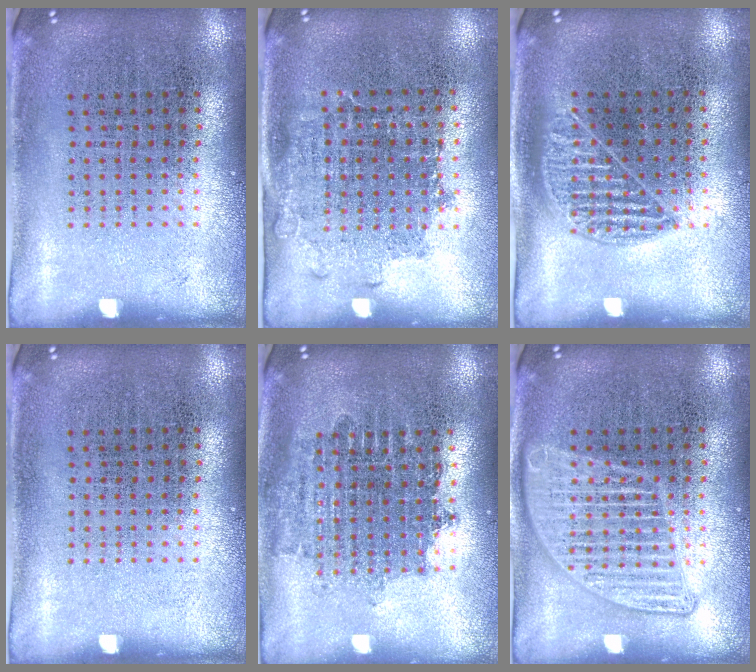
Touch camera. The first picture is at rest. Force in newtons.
{"total": 1.3, "press": 1.1, "slide": 0.8}
{"total": 1.0, "press": 0.8, "slide": 0.6}
{"total": 0.0}
{"total": 1.8, "press": 1.4, "slide": 1.1}
{"total": 2.8, "press": 2.7, "slide": 0.3}